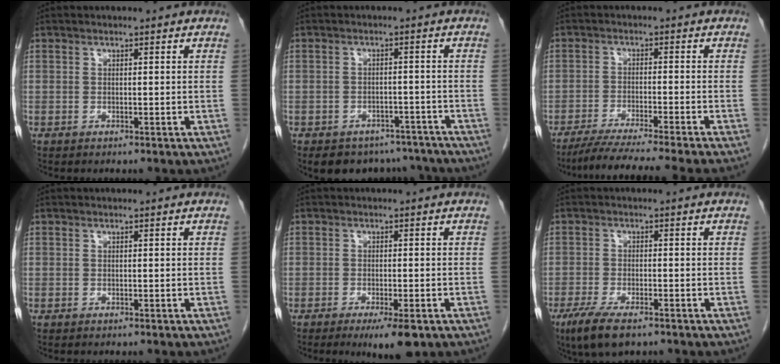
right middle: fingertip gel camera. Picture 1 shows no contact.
{"total": 9.1, "force": [-7.5, 5.0, 1.4], "torque": [-0.002, 0.017, -0.086]}
{"total": 13.2, "force": [-11.4, -1.8, 6.4], "torque": [-0.074, -0.030, -0.176]}
{"total": 0.0}
{"total": 5.0, "force": [-2.9, 1.1, 3.9], "torque": [-0.055, -0.009, -0.038]}
{"total": 6.8, "force": [-4.6, 1.9, 4.7], "torque": [-0.086, -0.015, -0.073]}